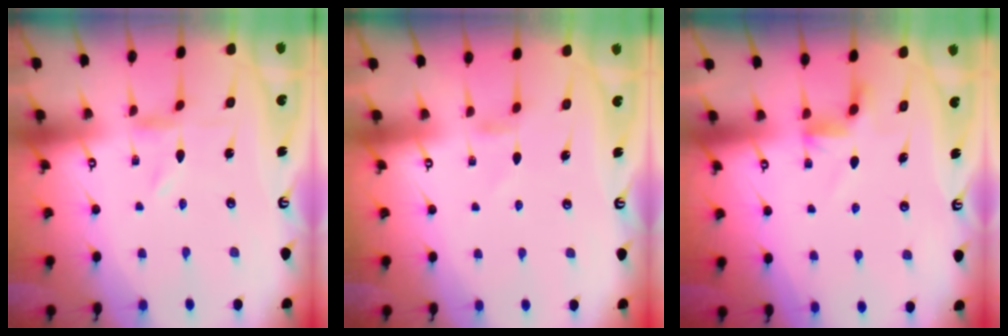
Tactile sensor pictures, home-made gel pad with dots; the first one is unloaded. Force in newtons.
{"total": 2.6, "press": 2.6, "slide": 0.3}
{"total": 3.6, "press": 3.4, "slide": 1.3}